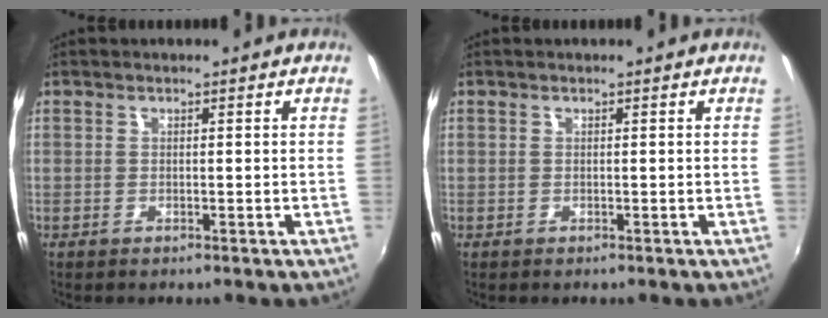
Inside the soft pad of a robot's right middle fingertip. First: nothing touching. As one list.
[{"total": 0.0}]